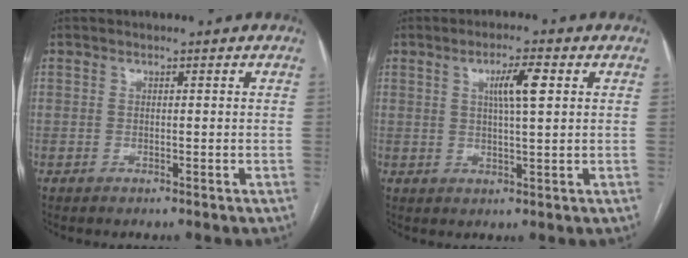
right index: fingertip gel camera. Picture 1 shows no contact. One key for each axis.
{"total": 5.1, "fx": 1.6, "fy": 0.4, "fz": 4.9, "tx": -0.086, "ty": 0.003, "tz": 0.028}